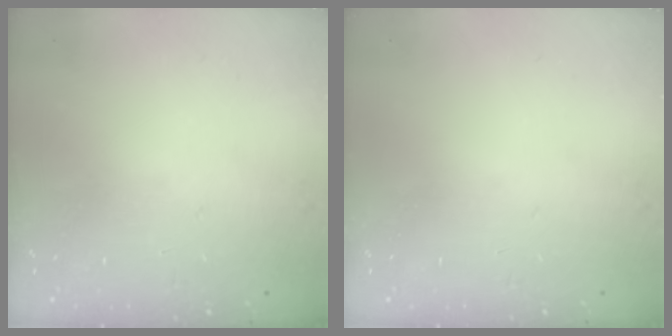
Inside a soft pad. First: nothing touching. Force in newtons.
{"total": 0.0}